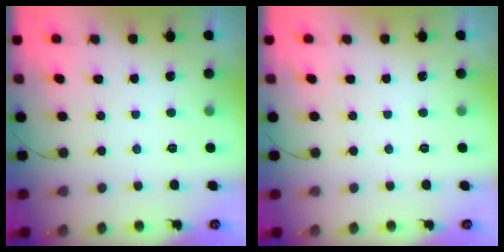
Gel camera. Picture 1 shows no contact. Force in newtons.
{"total": 0.0}